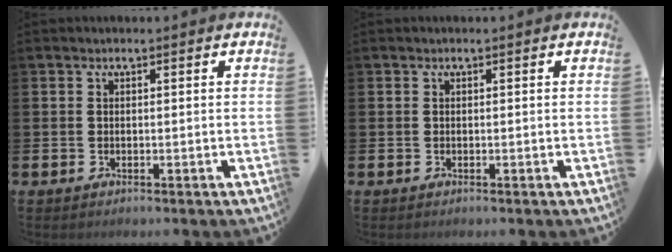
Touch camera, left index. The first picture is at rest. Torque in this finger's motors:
{"motor_torque": [0.00, 0.00, 0.00, -0.01]}